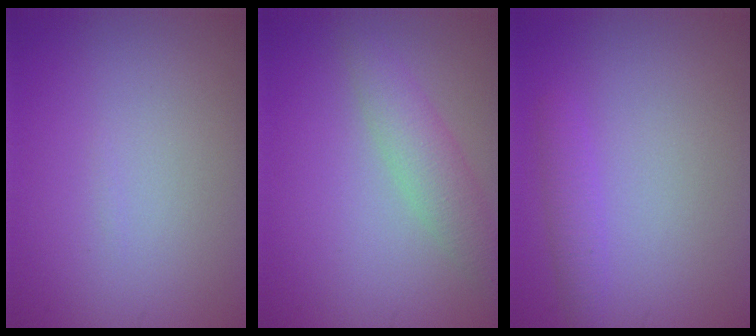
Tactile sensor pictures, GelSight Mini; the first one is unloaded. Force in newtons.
{"total": 2.9, "press": 2.9, "slide": 0.1}
{"total": 1.6, "press": 1.6, "slide": 0.0}